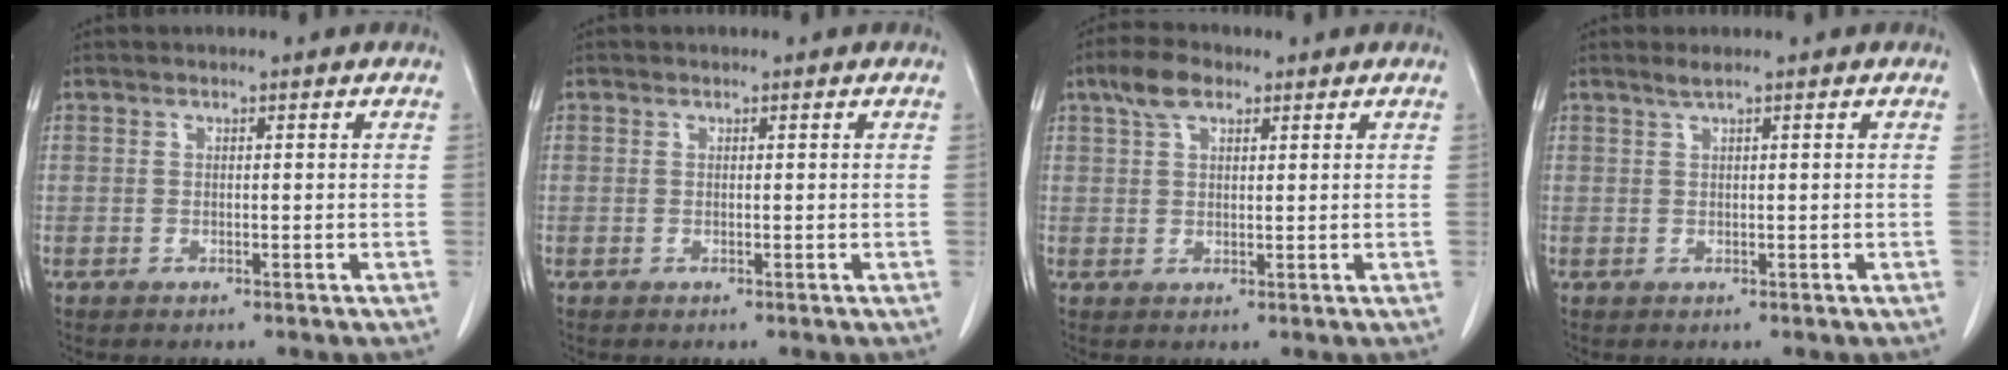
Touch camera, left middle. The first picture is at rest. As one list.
[{"total": 0.0}, {"total": 4.6, "force": [2.8, 2.1, 3.0], "torque": [-0.065, 0.015, 0.054]}, {"total": 1.0, "force": [0.7, -0.2, 0.7], "torque": [-0.019, 0.005, 0.018]}]